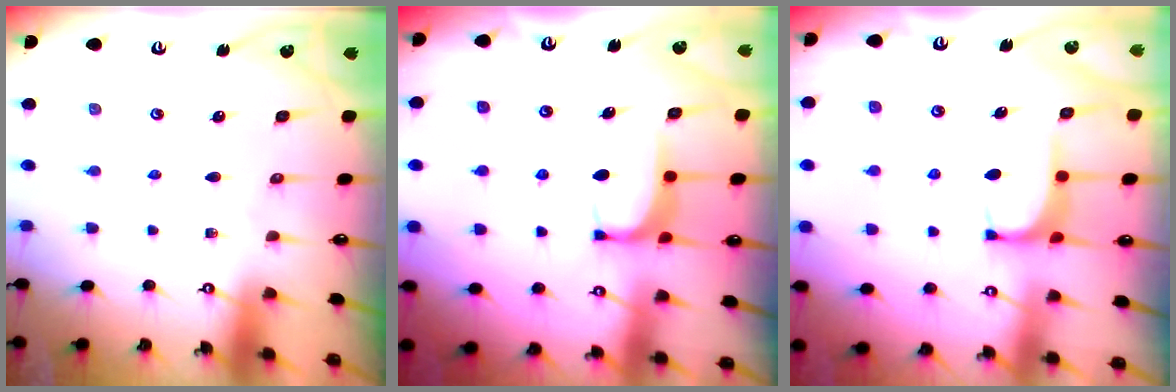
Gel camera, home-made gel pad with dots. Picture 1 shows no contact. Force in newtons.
{"total": 1.7, "press": 1.7, "slide": 0.5}
{"total": 0.6, "press": 0.4, "slide": 0.5}